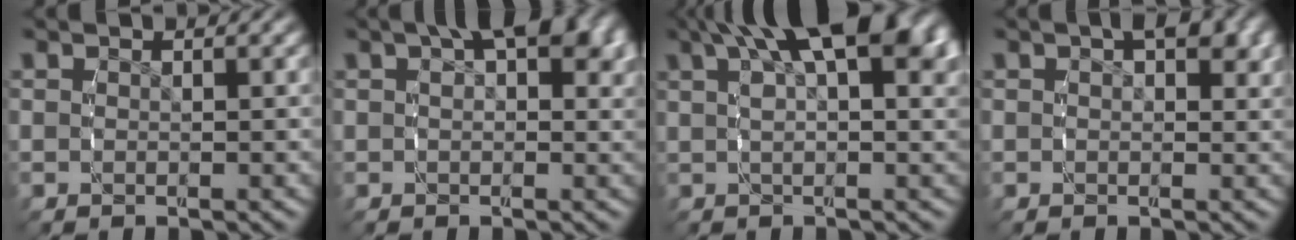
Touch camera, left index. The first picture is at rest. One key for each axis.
{"total": 5.7, "fx": 2.1, "fy": 2.7, "fz": 4.5, "tx": -0.050, "ty": 0.004, "tz": 0.029}
{"total": 11.3, "fx": 4.8, "fy": 4.7, "fz": 9.1, "tx": -0.114, "ty": 0.031, "tz": 0.061}
{"total": 2.8, "fx": 1.0, "fy": 1.6, "fz": 2.0, "tx": -0.023, "ty": -0.004, "tz": 0.017}